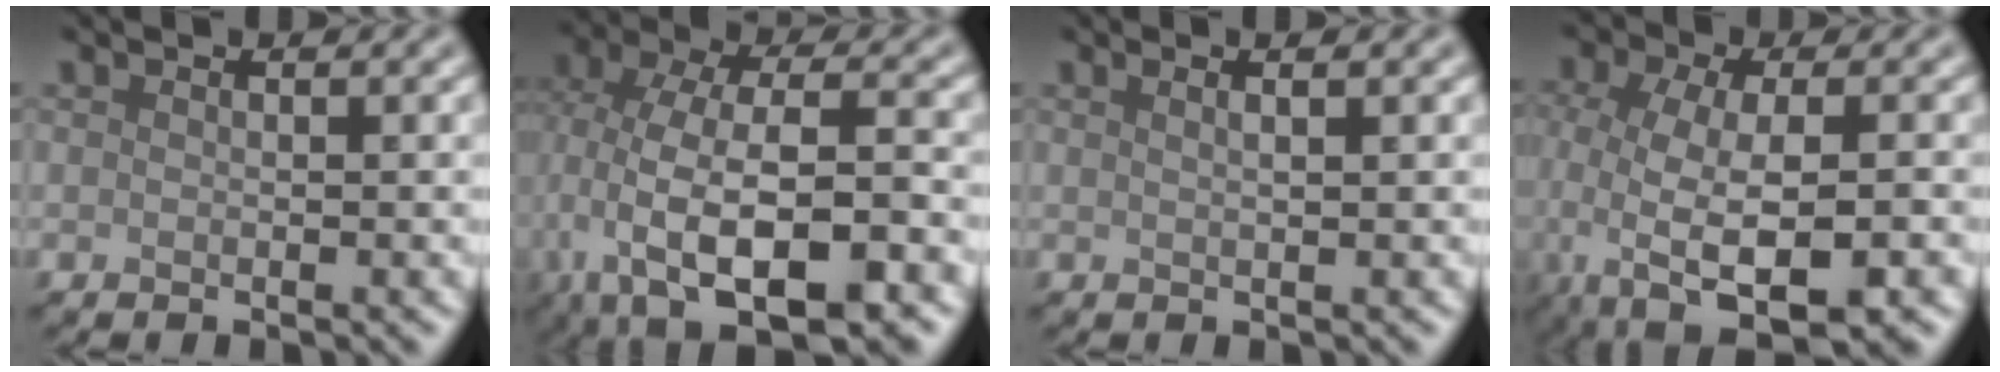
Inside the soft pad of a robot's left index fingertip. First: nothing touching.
{"total": 11.7, "force": [-3.3, 5.7, 9.7], "torque": [-0.183, -0.004, -0.043]}
{"total": 2.2, "force": [1.2, 0.9, 1.6], "torque": [-0.005, 0.001, -0.006]}
{"total": 8.7, "force": [-3.0, 4.3, 6.9], "torque": [-0.132, -0.033, -0.042]}